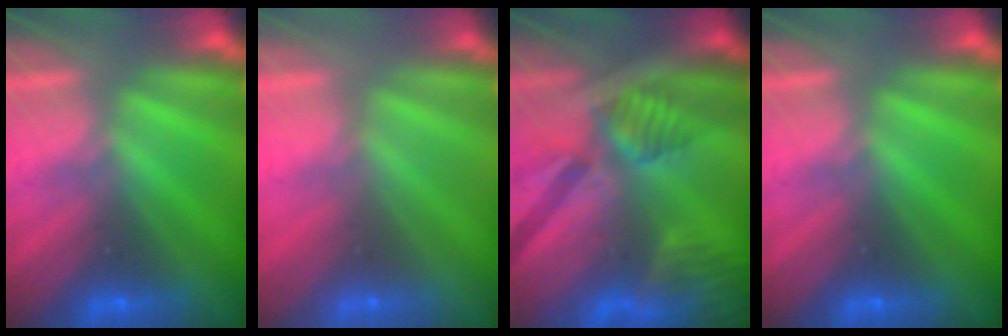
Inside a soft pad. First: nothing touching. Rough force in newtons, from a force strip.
{"total": 2.9}
{"total": 6.1}
{"total": 0.0}